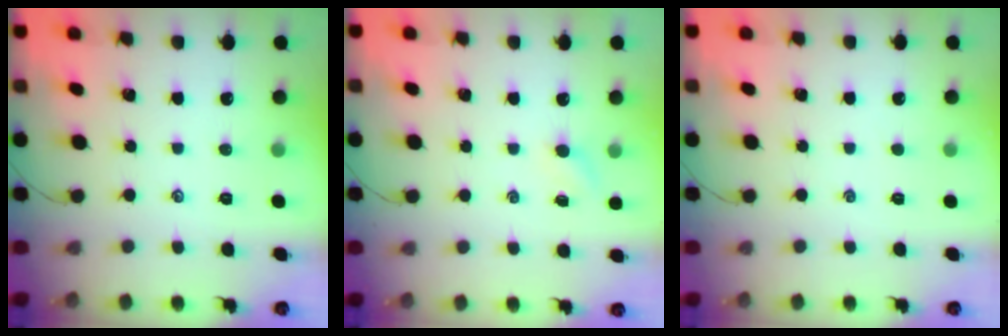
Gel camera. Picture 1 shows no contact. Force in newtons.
{"total": 2.8, "press": 2.7, "slide": 0.8}
{"total": 0.0}